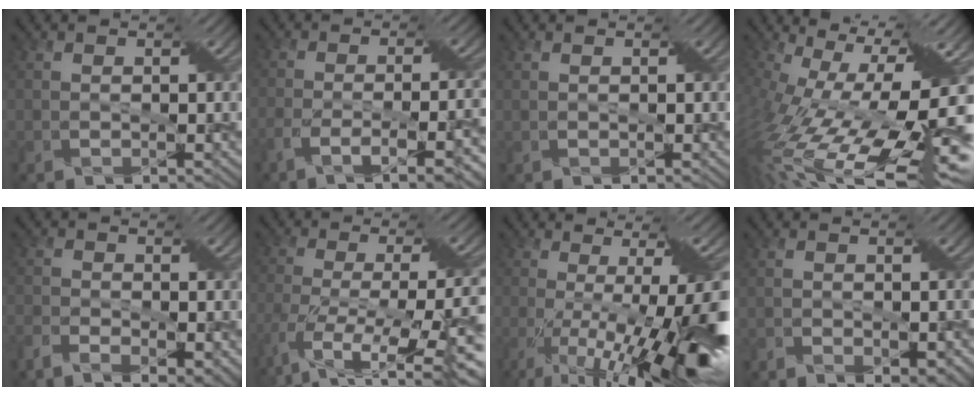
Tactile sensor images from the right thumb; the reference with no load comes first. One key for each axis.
{"total": 8.4, "fx": -5.0, "fy": 1.8, "fz": 6.5, "tx": -0.102, "ty": 0.002, "tz": -0.082}
{"total": 0.0}
{"total": 19.6, "fx": -3.5, "fy": 7.9, "fz": 17.6, "tx": -0.318, "ty": -0.048, "tz": -0.035}
{"total": 5.2, "fx": -2.9, "fy": 2.4, "fz": 3.5, "tx": -0.066, "ty": -0.010, "tz": -0.056}
{"total": 12.7, "fx": -5.6, "fy": 4.4, "fz": 10.6, "tx": -0.224, "ty": -0.020, "tz": -0.088}
{"total": 15.2, "fx": -4.2, "fy": 3.7, "fz": 14.1, "tx": -0.216, "ty": -0.009, "tz": -0.064}
{"total": 3.3, "fx": -1.7, "fy": 1.7, "fz": 2.2, "tx": -0.035, "ty": 0.004, "tz": -0.017}